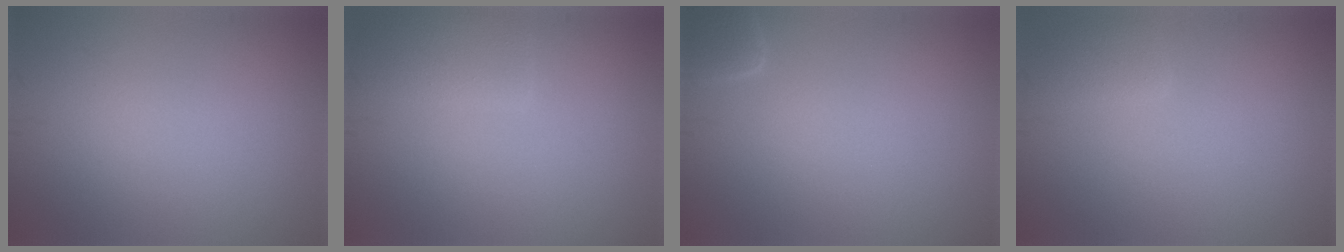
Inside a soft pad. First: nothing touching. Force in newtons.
{"total": 2.9, "press": 2.9, "slide": 0.1}
{"total": 1.7, "press": 1.7, "slide": 0.2}
{"total": 1.4, "press": 1.4, "slide": 0.1}